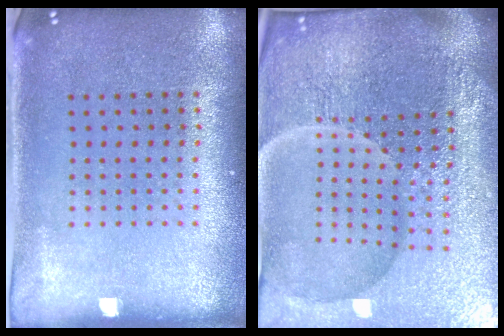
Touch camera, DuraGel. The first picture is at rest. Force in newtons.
{"total": 7.2, "press": 6.3, "slide": 3.5}